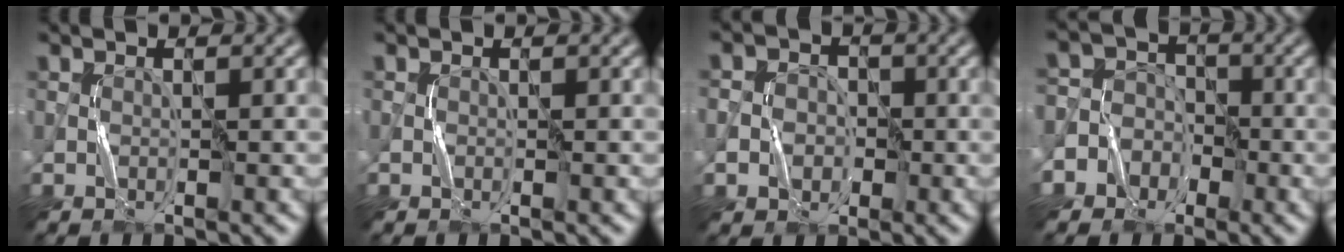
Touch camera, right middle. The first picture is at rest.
{"total": 0.0}
{"total": 3.6, "force": [-0.9, 3.3, 1.2], "torque": [-0.001, 0.011, -0.034]}
{"total": 5.6, "force": [-2.7, 4.9, 0.5], "torque": [0.005, 0.013, -0.070]}